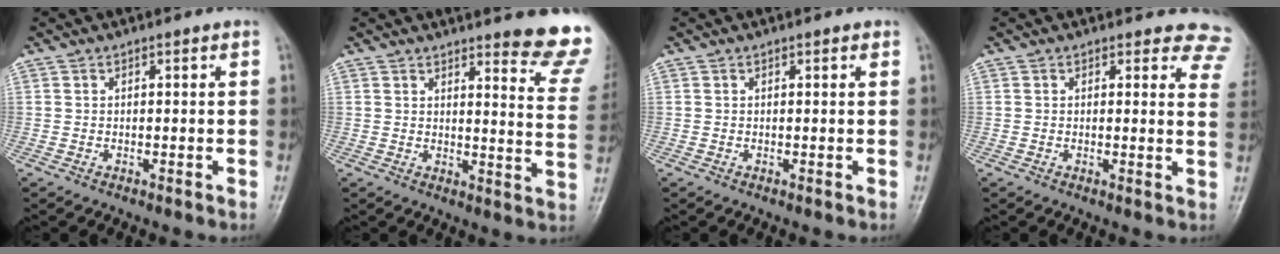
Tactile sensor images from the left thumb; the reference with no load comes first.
{"total": 13.7, "force": [11.3, 2.1, 7.6], "torque": [-0.061, -0.091, 0.119]}
{"total": 0.6, "force": [0.4, 0.2, 0.4], "torque": [-0.007, -0.001, 0.002]}
{"total": 7.9, "force": [7.3, 3.1, 0.8], "torque": [0.046, -0.036, 0.041]}